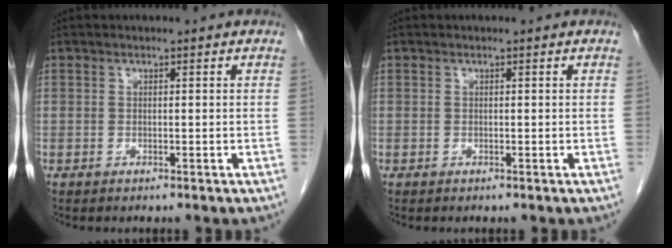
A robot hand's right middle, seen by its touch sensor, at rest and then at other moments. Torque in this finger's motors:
{"motor_torque": [0.02, -0.02, 0.00, 0.00]}